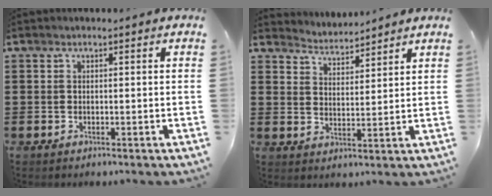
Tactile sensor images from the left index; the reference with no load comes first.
{"total": 3.6, "force": [3.5, 0.1, -0.7], "torque": [-0.003, -0.018, 0.062]}